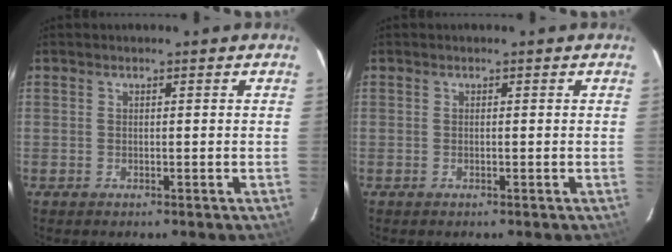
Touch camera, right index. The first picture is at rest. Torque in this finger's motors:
{"motor_torque": [0.03, -0.01, 0.03, 0.00]}